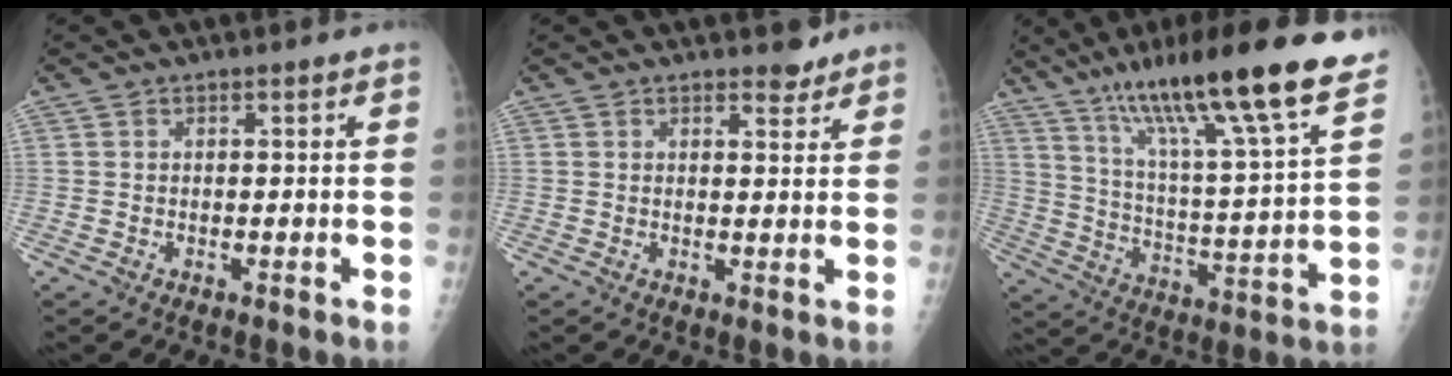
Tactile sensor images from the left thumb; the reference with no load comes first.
{"total": 2.7, "force": [2.3, 1.1, 0.8], "torque": [0.003, -0.017, 0.031]}
{"total": 24.7, "force": [17.4, 2.5, 17.3], "torque": [-0.264, -0.055, 0.278]}